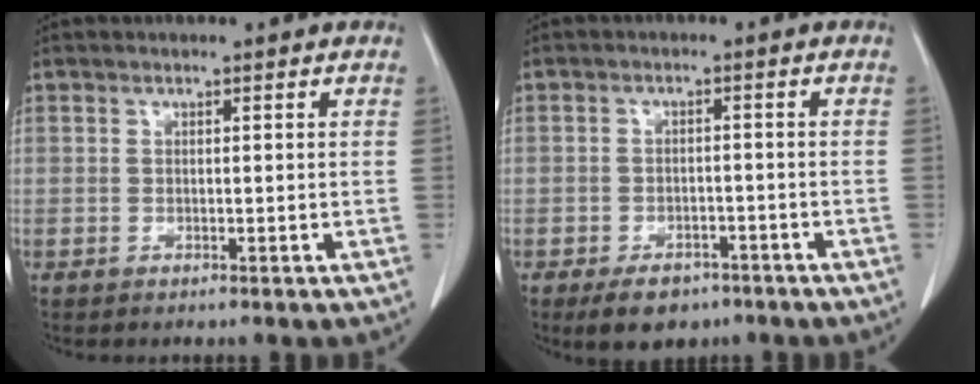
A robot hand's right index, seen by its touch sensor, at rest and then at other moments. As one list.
[{"total": 5.7, "force": [-3.9, 3.4, 2.4], "torque": [-0.037, 0.001, -0.054]}]